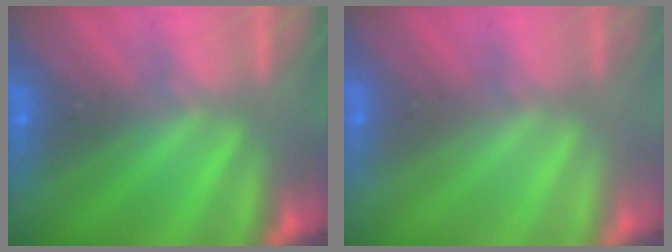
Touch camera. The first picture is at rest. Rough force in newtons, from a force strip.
{"total": 3.4}